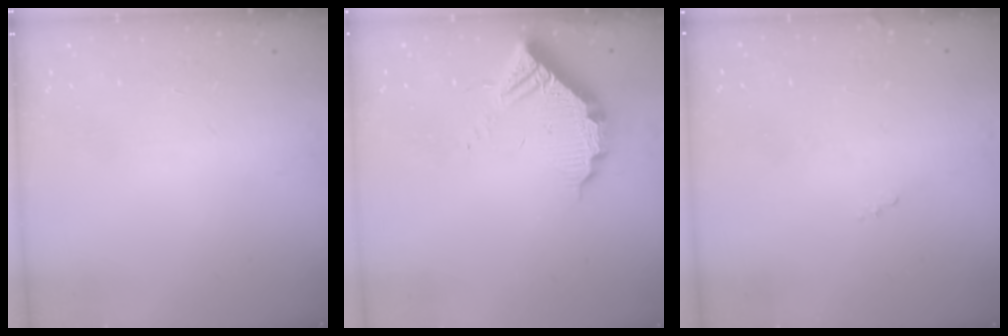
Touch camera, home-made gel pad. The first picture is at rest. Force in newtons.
{"total": 10.5, "press": 10.4, "slide": 1.1}
{"total": 6.7, "press": 6.7, "slide": 0.6}